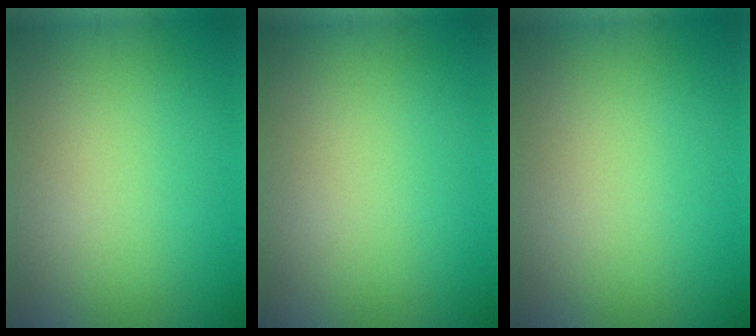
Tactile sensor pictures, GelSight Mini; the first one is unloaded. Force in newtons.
{"total": 0.0}
{"total": 0.0}